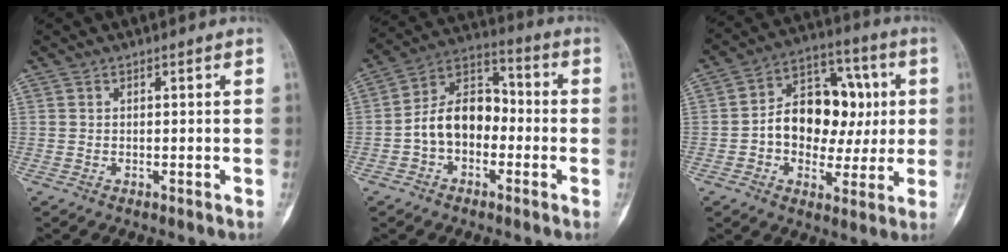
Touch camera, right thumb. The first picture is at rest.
{"total": 11.9, "force": [-2.3, 8.4, 8.2], "torque": [-0.119, 0.048, -0.054]}
{"total": 16.4, "force": [0.5, 11.8, 11.4], "torque": [-0.126, 0.033, 0.006]}